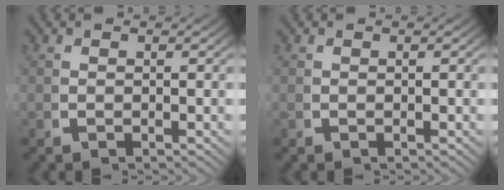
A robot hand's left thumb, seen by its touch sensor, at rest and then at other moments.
{"total": 0.0}